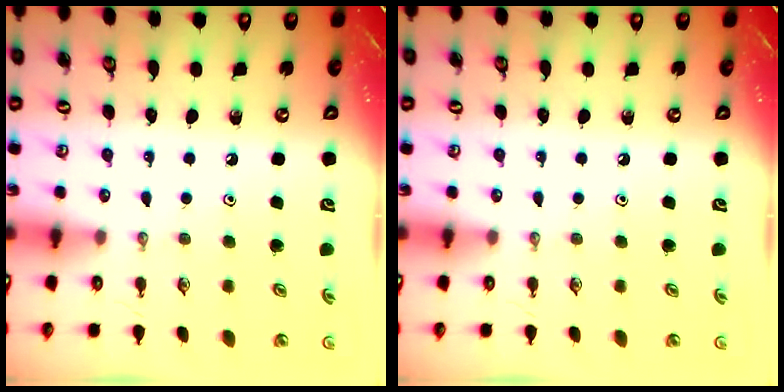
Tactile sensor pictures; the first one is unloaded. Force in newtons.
{"total": 0.0}